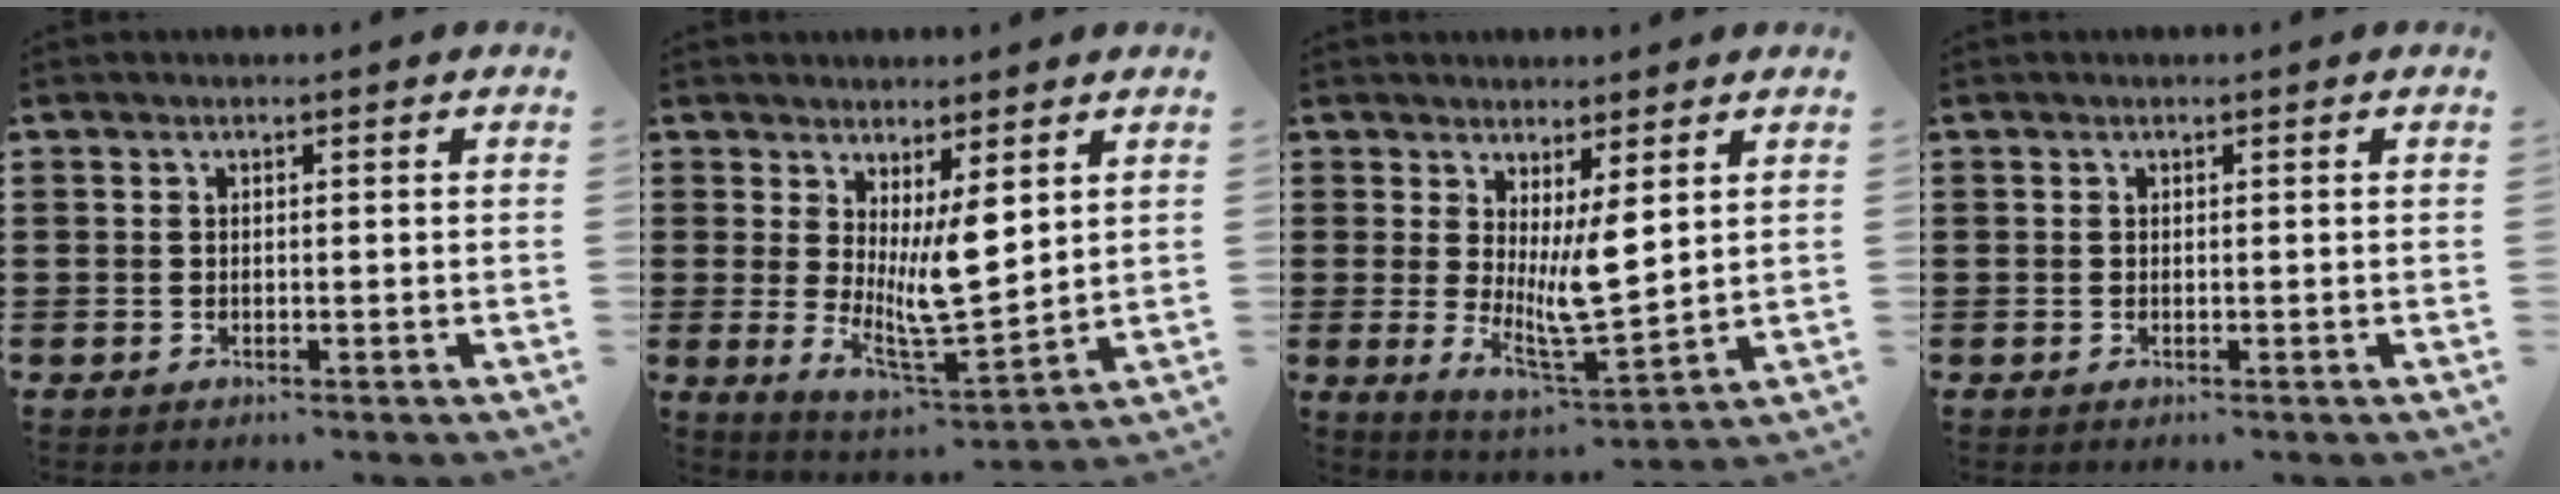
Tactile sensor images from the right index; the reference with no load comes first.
{"total": 8.0, "force": [2.9, 2.2, 7.1], "torque": [-0.127, -0.038, 0.050]}
{"total": 7.2, "force": [2.4, 1.5, 6.6], "torque": [-0.120, -0.029, 0.042]}
{"total": 0.0}